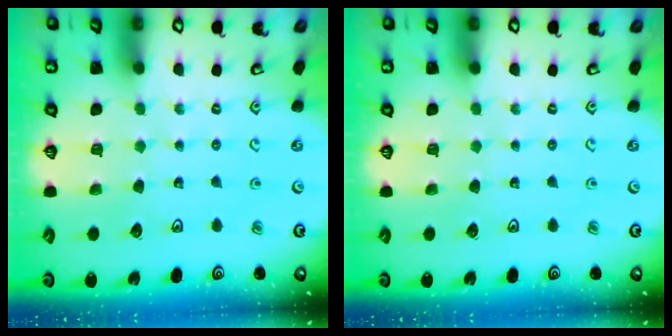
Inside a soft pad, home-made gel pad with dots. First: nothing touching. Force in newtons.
{"total": 0.0}